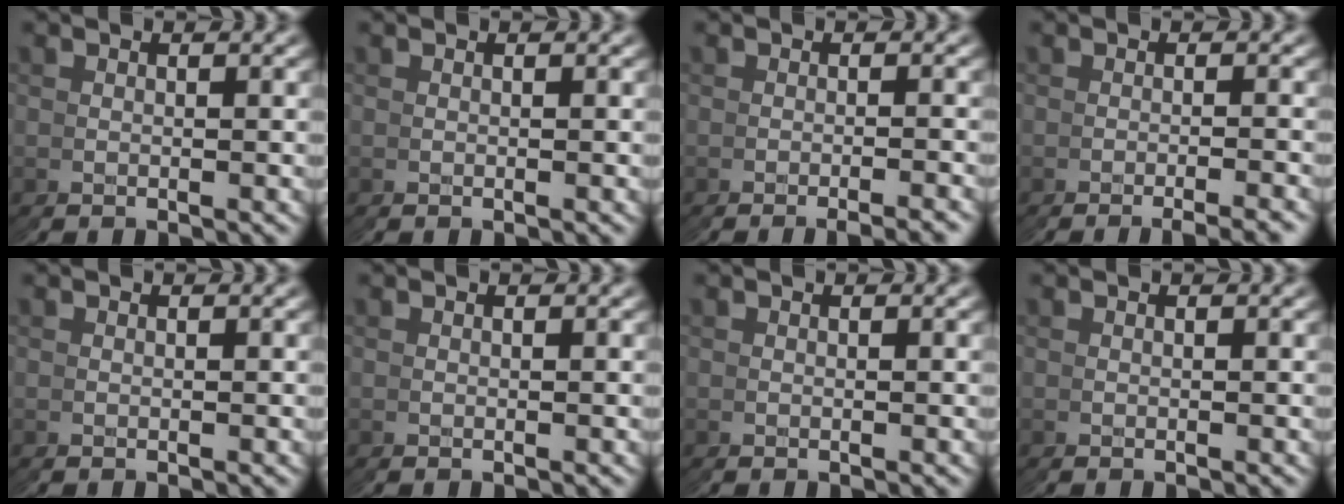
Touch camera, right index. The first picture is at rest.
{"total": 0.0}
{"total": 2.1, "force": [-1.2, -1.7, -0.1], "torque": [-0.006, 0.011, -0.024]}
{"total": 2.4, "force": [-1.6, -1.7, 0.0], "torque": [-0.005, 0.013, -0.030]}
{"total": 0.0}
{"total": 0.0}
{"total": 0.0}
{"total": 0.0}